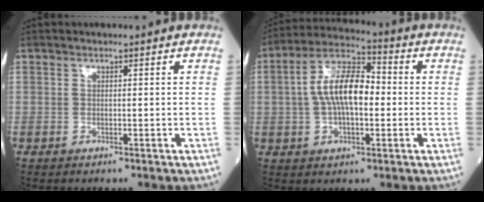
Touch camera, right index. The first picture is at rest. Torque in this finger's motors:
{"motor_torque": [1.21, 0.24, 0.68, 0.21]}